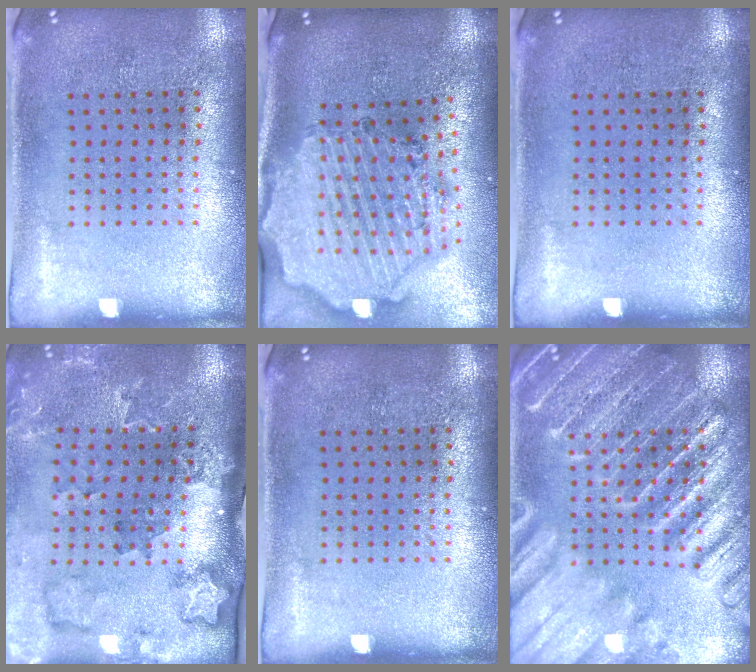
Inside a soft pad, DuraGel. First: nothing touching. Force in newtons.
{"total": 3.2, "press": 2.9, "slide": 1.4}
{"total": 0.0}
{"total": 2.1, "press": 2.0, "slide": 0.7}
{"total": 0.0}
{"total": 4.1, "press": 4.1, "slide": 0.5}